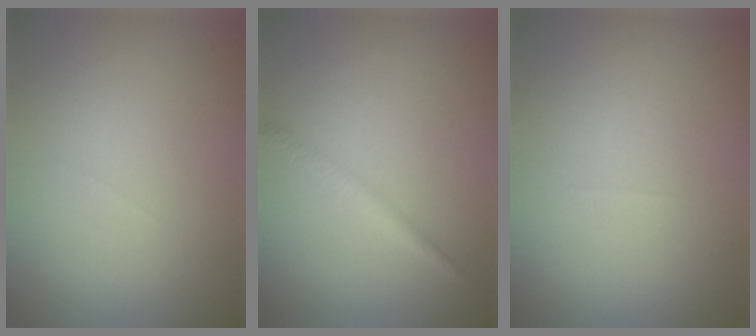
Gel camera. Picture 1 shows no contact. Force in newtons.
{"total": 1.6, "press": 1.6, "slide": 0.0}
{"total": 0.0}